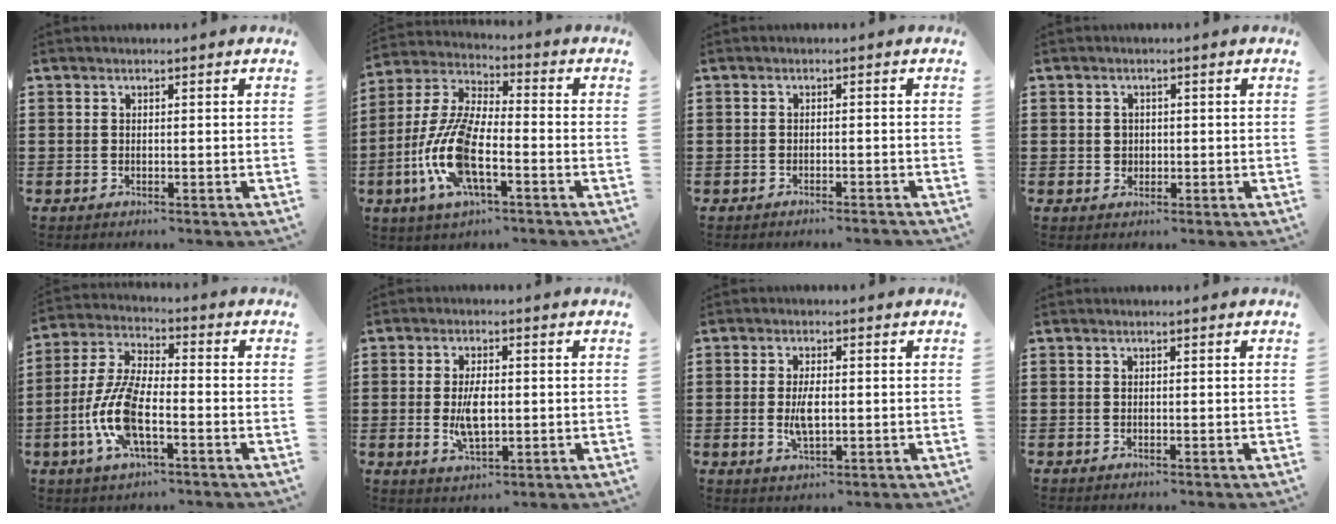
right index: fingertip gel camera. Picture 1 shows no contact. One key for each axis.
{"total": 12.3, "fx": -4.0, "fy": 4.3, "fz": 10.9, "tx": -0.261, "ty": -0.018, "tz": -0.082}
{"total": 1.1, "fx": -1.0, "fy": -0.1, "fz": 0.2, "tx": -0.006, "ty": 0.001, "tz": -0.021}
{"total": 1.6, "fx": 0.1, "fy": 1.6, "fz": 0.4, "tx": -0.012, "ty": 0.008, "tz": 0.000}
{"total": 10.4, "fx": -3.2, "fy": 3.8, "fz": 9.1, "tx": -0.213, "ty": -0.011, "tz": -0.063}
{"total": 5.7, "fx": -0.4, "fy": 2.6, "fz": 5.1, "tx": -0.098, "ty": -0.004, "tz": -0.011}
{"total": 4.3, "fx": -0.3, "fy": 1.8, "fz": 3.9, "tx": -0.087, "ty": -0.002, "tz": -0.010}
{"total": 0.0}